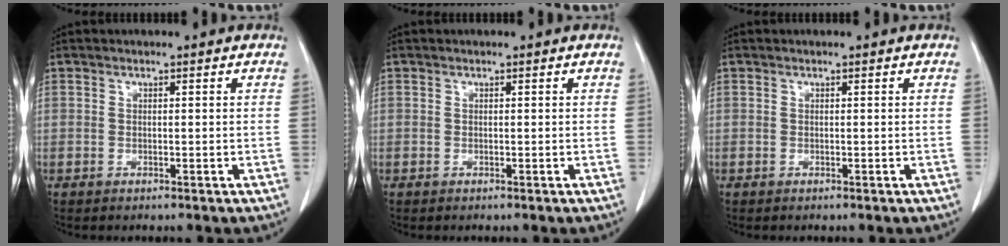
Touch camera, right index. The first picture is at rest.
{"total": 0.0}
{"total": 0.0}